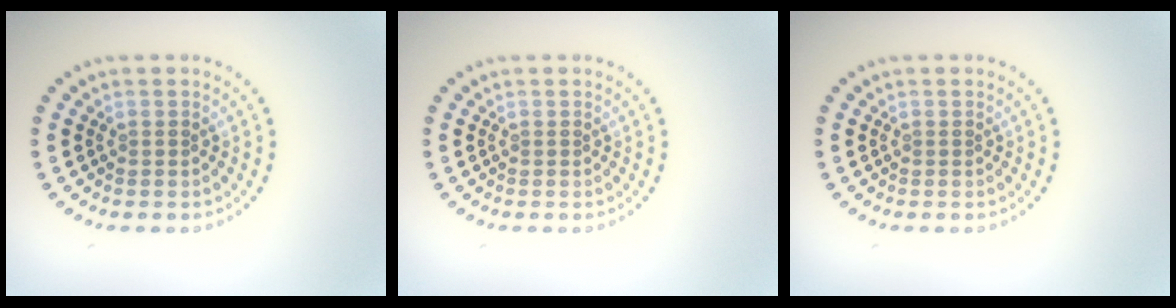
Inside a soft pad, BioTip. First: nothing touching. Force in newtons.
{"total": 0.0}
{"total": 0.0}